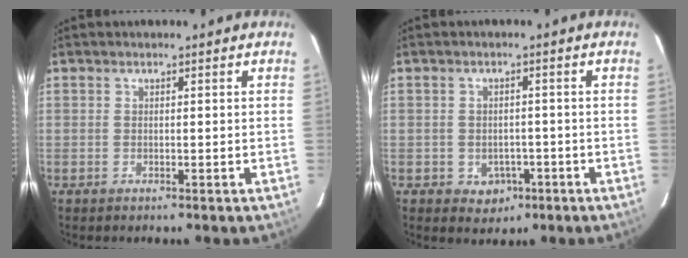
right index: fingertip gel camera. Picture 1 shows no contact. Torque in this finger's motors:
{"motor_torque": [-0.05, -0.15, -0.50, -0.13]}